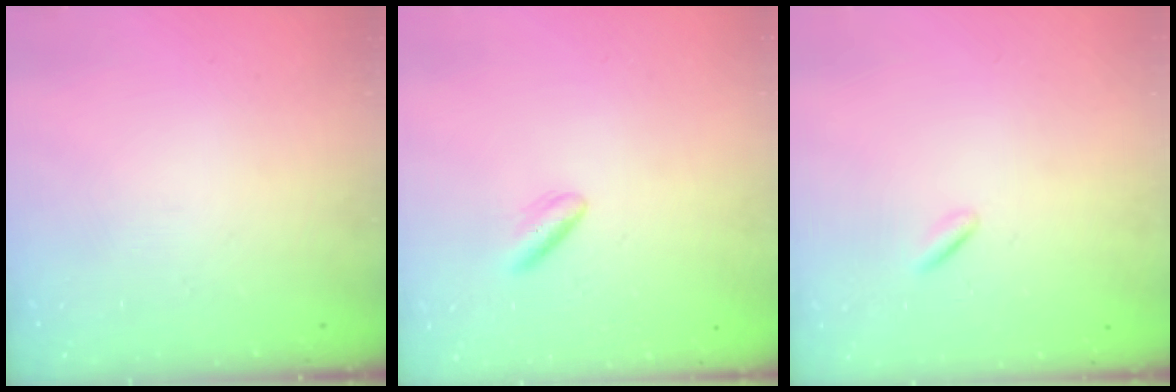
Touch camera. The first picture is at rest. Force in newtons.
{"total": 2.7, "press": 2.4, "slide": 1.2}
{"total": 0.0}